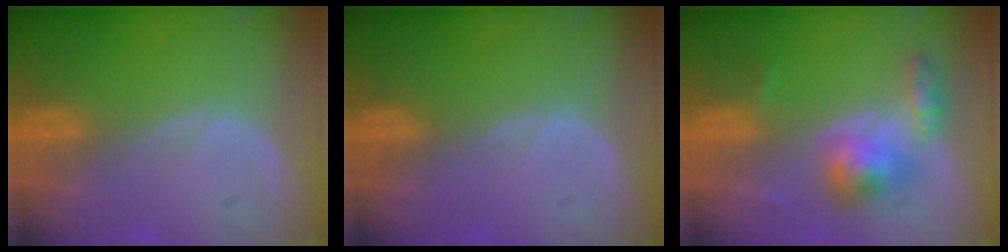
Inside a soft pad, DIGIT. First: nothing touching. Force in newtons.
{"total": 0.0}
{"total": 5.7, "press": 5.4, "slide": 1.6}